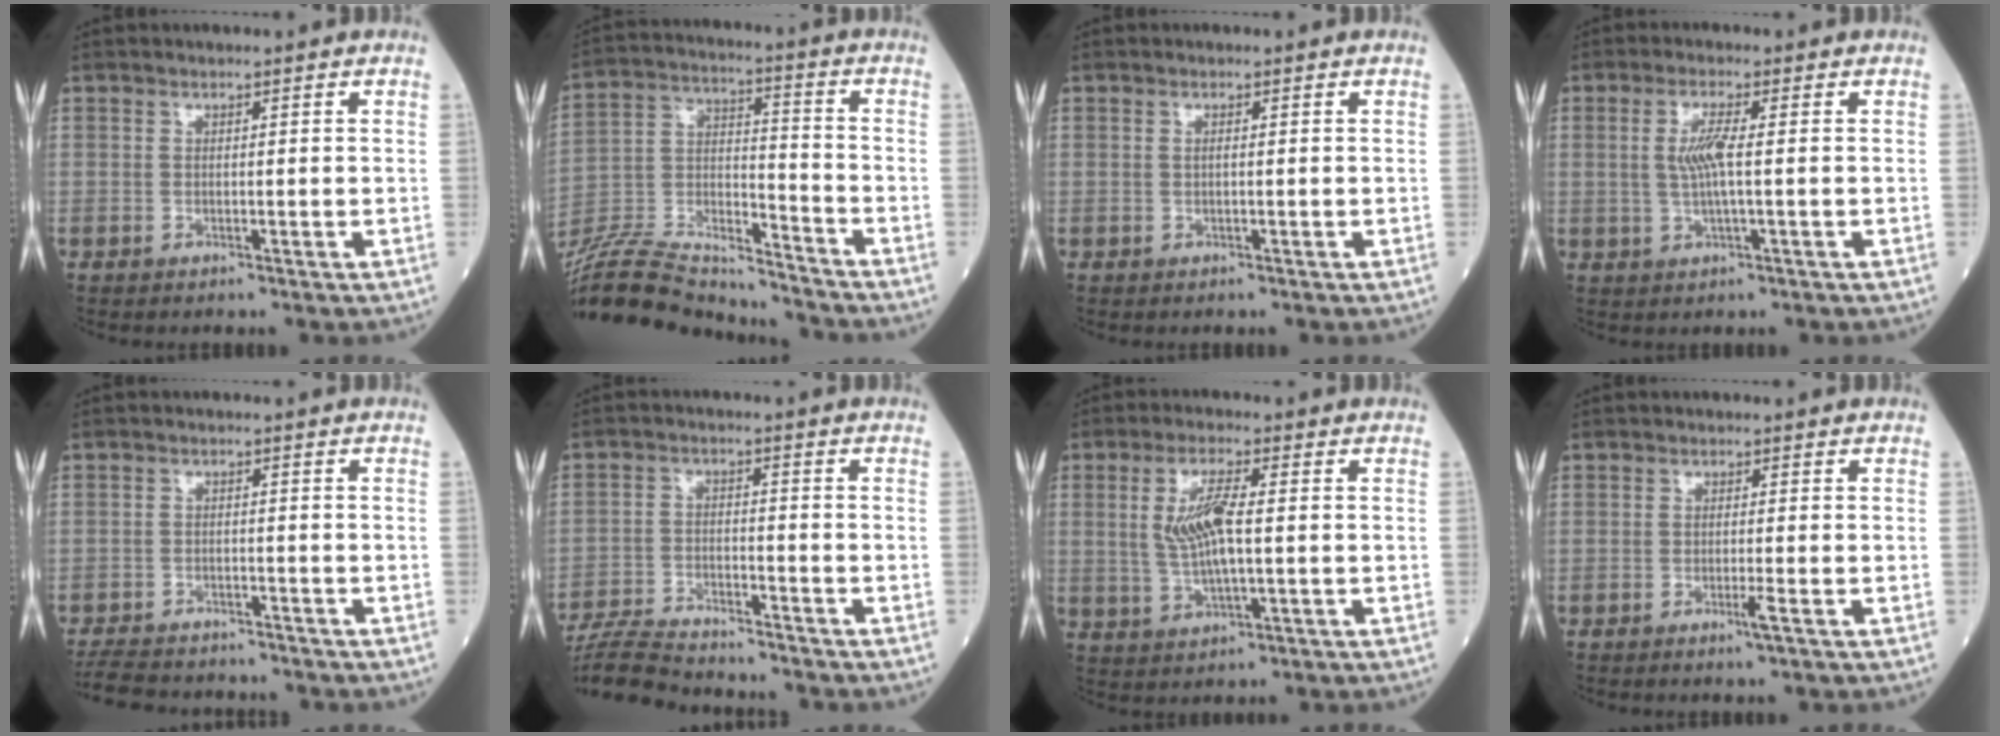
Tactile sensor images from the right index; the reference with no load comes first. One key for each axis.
{"total": 22.8, "fx": -21.2, "fy": 3.1, "fz": 7.8, "tx": -0.201, "ty": -0.013, "tz": -0.365}
{"total": 0.6, "fx": 0.1, "fy": 0.1, "fz": 0.6, "tx": -0.014, "ty": 0.000, "tz": 0.002}
{"total": 4.3, "fx": 0.4, "fy": 0.4, "fz": 4.2, "tx": -0.087, "ty": 0.001, "tz": 0.008}
{"total": 9.4, "fx": -8.5, "fy": 2.5, "fz": 3.0, "tx": -0.056, "ty": -0.008, "tz": -0.127}
{"total": 11.2, "fx": -10.6, "fy": 0.7, "fz": 3.6, "tx": -0.067, "ty": -0.014, "tz": -0.180}
{"total": 7.2, "fx": 0.7, "fy": 1.4, "fz": 7.1, "tx": -0.150, "ty": 0.001, "tz": 0.018}
{"total": 1.7, "fx": -0.8, "fy": -0.3, "fz": 1.5, "tx": -0.029, "ty": -0.005, "tz": -0.015}